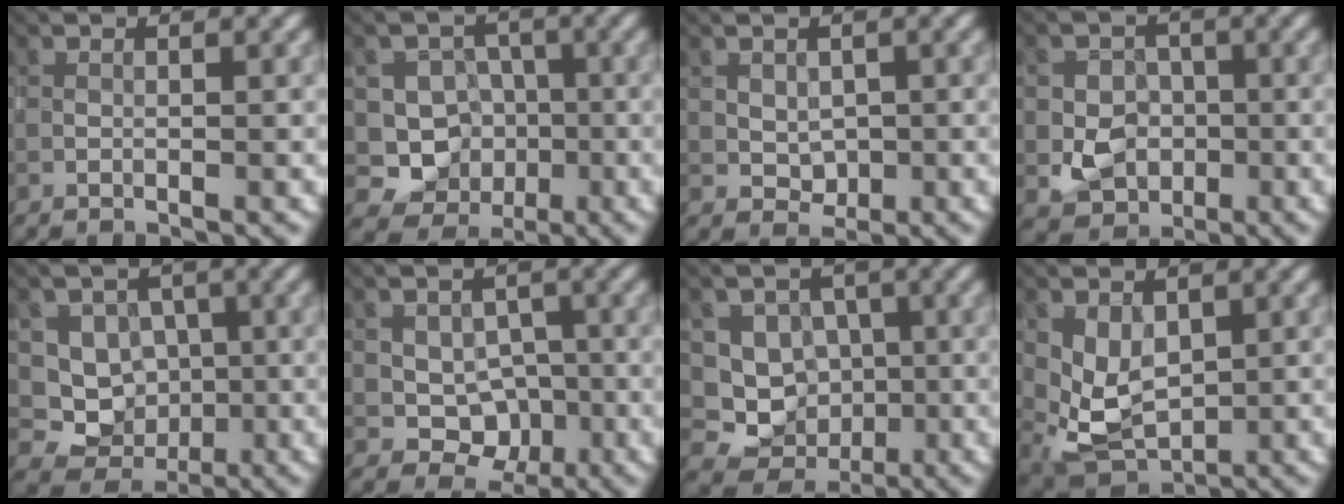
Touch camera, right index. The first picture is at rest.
{"total": 6.4, "force": [-1.1, 6.0, 1.7], "torque": [-0.004, 0.006, -0.045]}
{"total": 1.6, "force": [0.4, 1.4, 0.7], "torque": [-0.012, -0.004, 0.010]}
{"total": 3.7, "force": [-0.5, 3.2, 1.7], "torque": [-0.018, -0.002, -0.008]}
{"total": 5.2, "force": [0.5, 4.9, 1.7], "torque": [-0.002, 0.002, -0.006]}
{"total": 3.8, "force": [-0.2, 3.3, 1.8], "torque": [-0.013, -0.001, -0.002]}
{"total": 6.0, "force": [0.2, 5.6, 1.9], "torque": [-0.007, 0.004, -0.013]}
{"total": 4.0, "force": [1.0, 2.8, 2.6], "torque": [-0.056, -0.012, 0.027]}